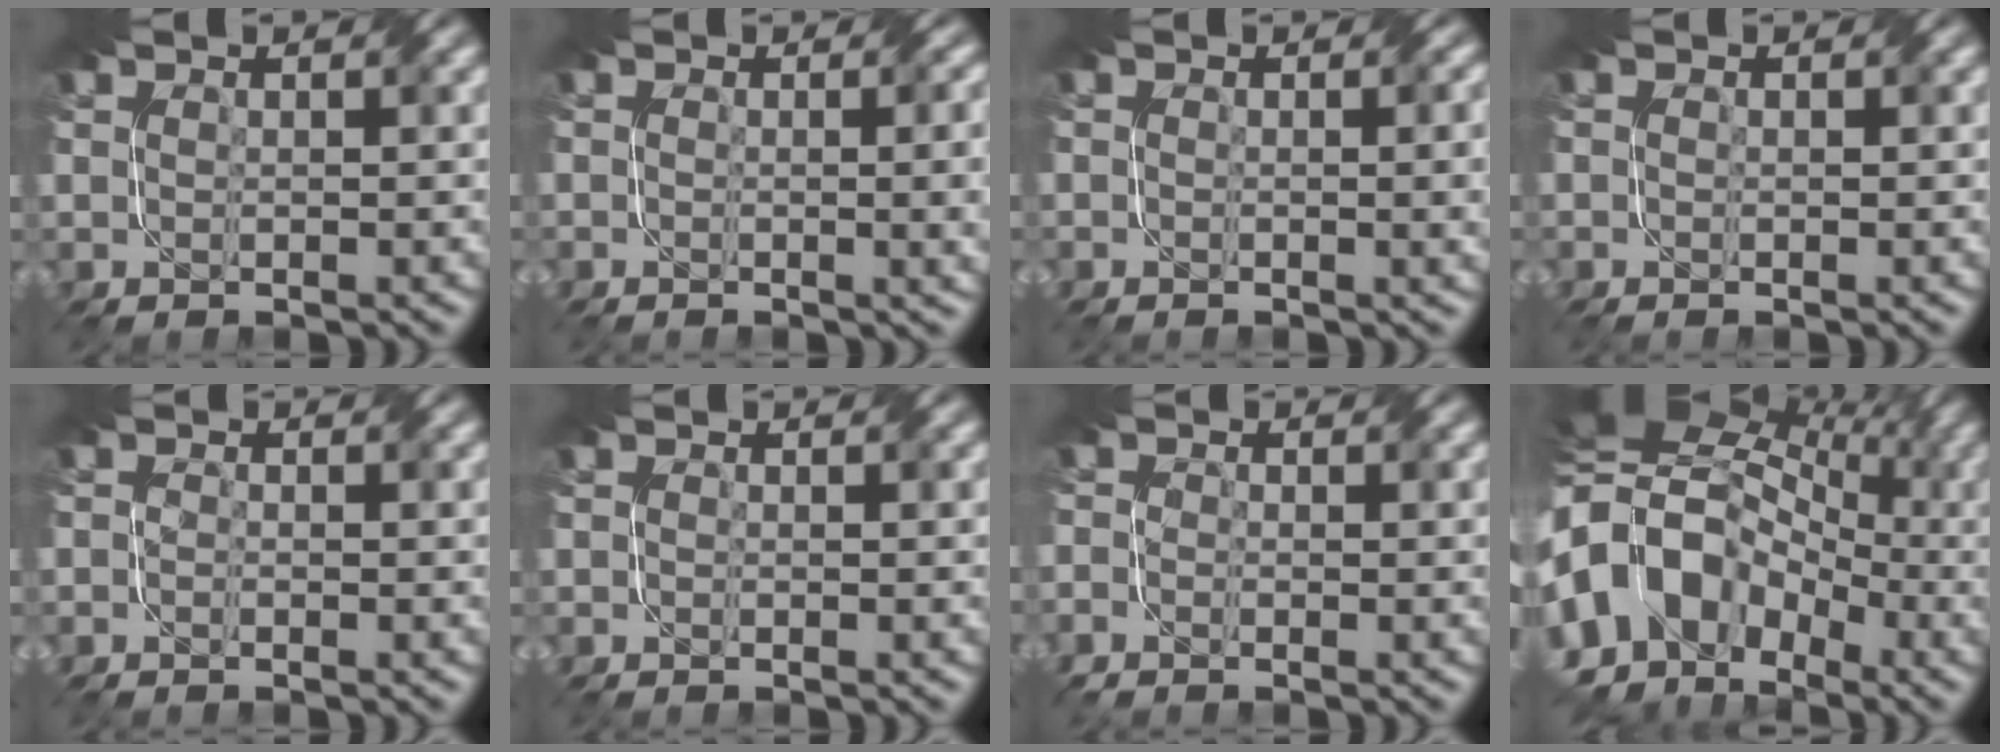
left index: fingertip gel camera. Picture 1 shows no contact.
{"total": 5.0, "force": [-0.5, 2.4, 4.4], "torque": [-0.021, 0.005, -0.010]}
{"total": 3.9, "force": [-0.5, 1.8, 3.4], "torque": [-0.020, 0.003, -0.008]}
{"total": 0.5, "force": [-0.3, 0.3, 0.3], "torque": [-0.008, -0.004, -0.005]}
{"total": 0.9, "force": [-0.7, 0.5, 0.3], "torque": [-0.007, -0.004, -0.015]}
{"total": 0.6, "force": [-0.5, 0.4, 0.2], "torque": [-0.006, -0.005, -0.010]}
{"total": 1.5, "force": [-1.2, 0.8, 0.5], "torque": [-0.016, -0.008, -0.026]}
{"total": 15.1, "force": [-2.9, 11.8, 8.9], "torque": [-0.178, 0.013, -0.063]}